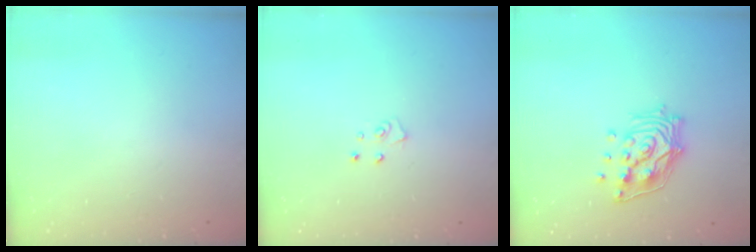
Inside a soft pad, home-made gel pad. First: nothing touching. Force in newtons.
{"total": 4.2, "press": 4.1, "slide": 0.4}
{"total": 13.9, "press": 13.8, "slide": 1.8}